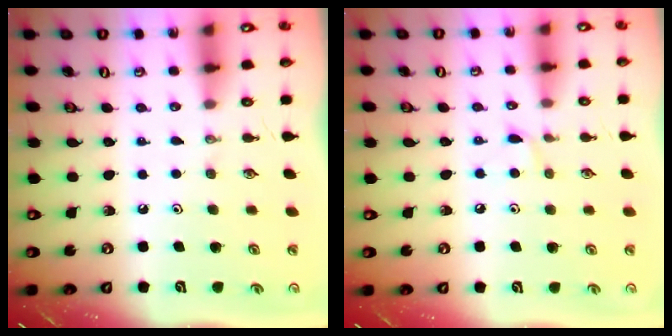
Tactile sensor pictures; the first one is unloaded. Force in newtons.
{"total": 5.1, "press": 5.1, "slide": 0.5}